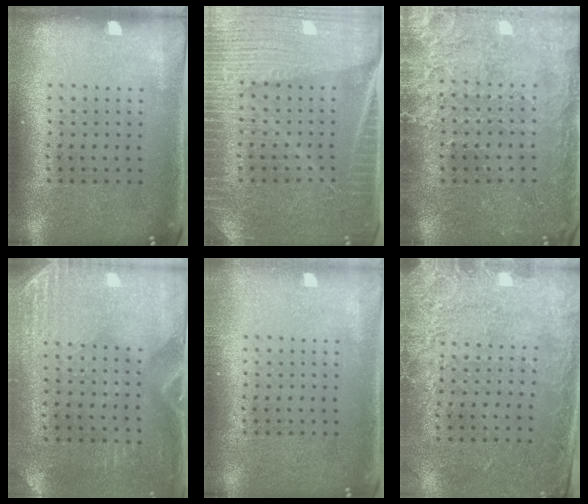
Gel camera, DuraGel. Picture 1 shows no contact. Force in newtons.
{"total": 4.0, "press": 3.7, "slide": 1.4}
{"total": 3.3, "press": 3.2, "slide": 0.9}
{"total": 2.8, "press": 2.5, "slide": 1.3}
{"total": 0.6, "press": 0.6, "slide": 0.1}
{"total": 2.8, "press": 2.0, "slide": 1.9}